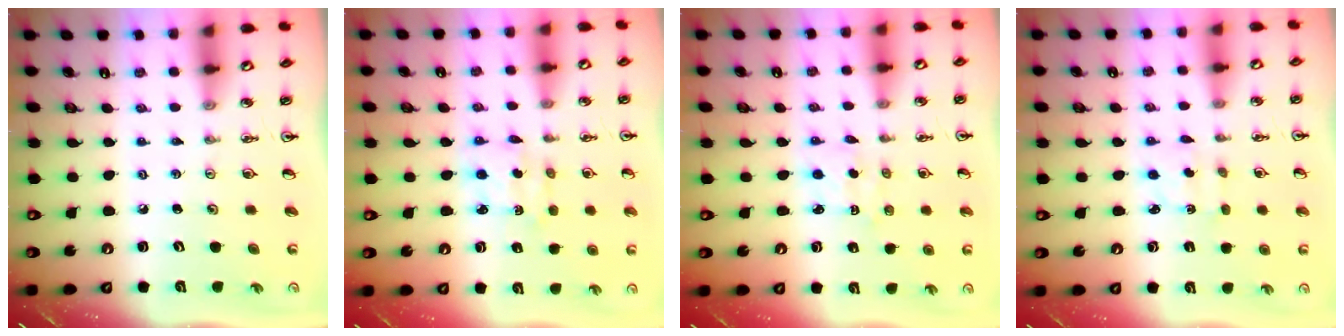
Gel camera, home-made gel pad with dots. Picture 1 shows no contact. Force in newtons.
{"total": 2.5, "press": 2.5, "slide": 0.3}
{"total": 1.9, "press": 1.8, "slide": 0.6}
{"total": 2.1, "press": 2.1, "slide": 0.6}